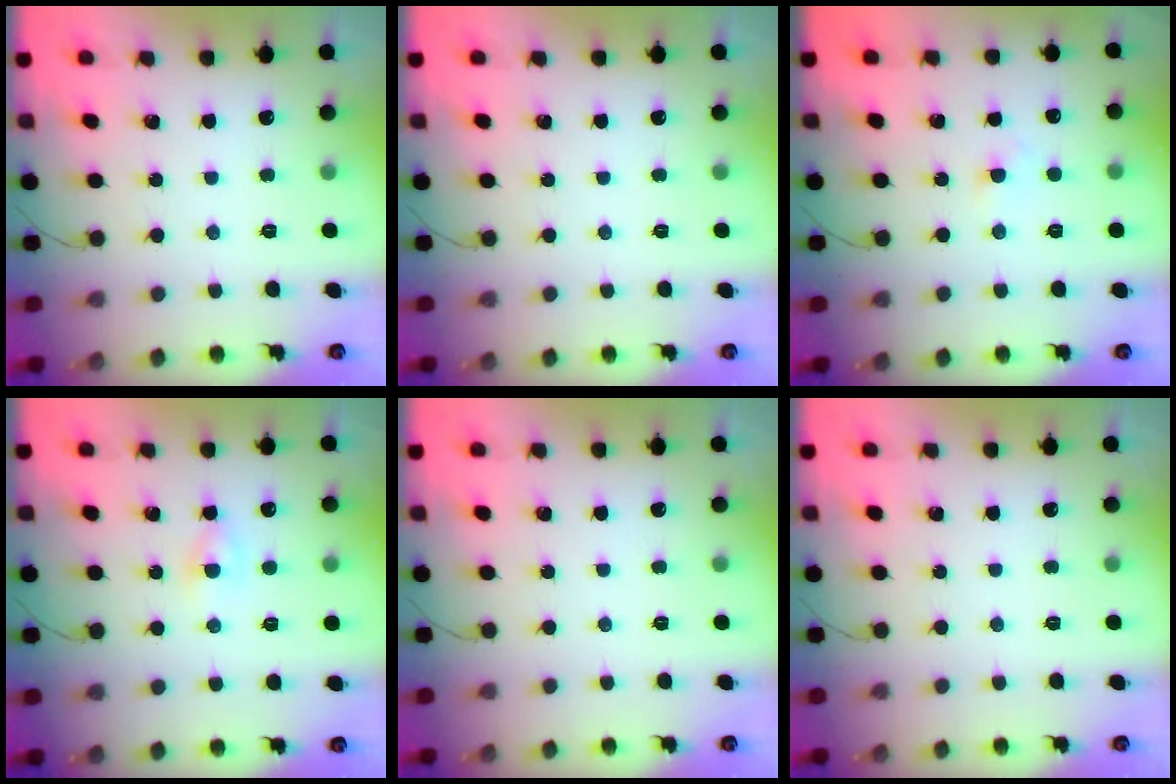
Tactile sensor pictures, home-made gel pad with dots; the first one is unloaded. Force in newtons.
{"total": 0.0}
{"total": 1.9, "press": 1.6, "slide": 1.0}
{"total": 2.2, "press": 2.1, "slide": 0.9}
{"total": 0.0}
{"total": 0.0}